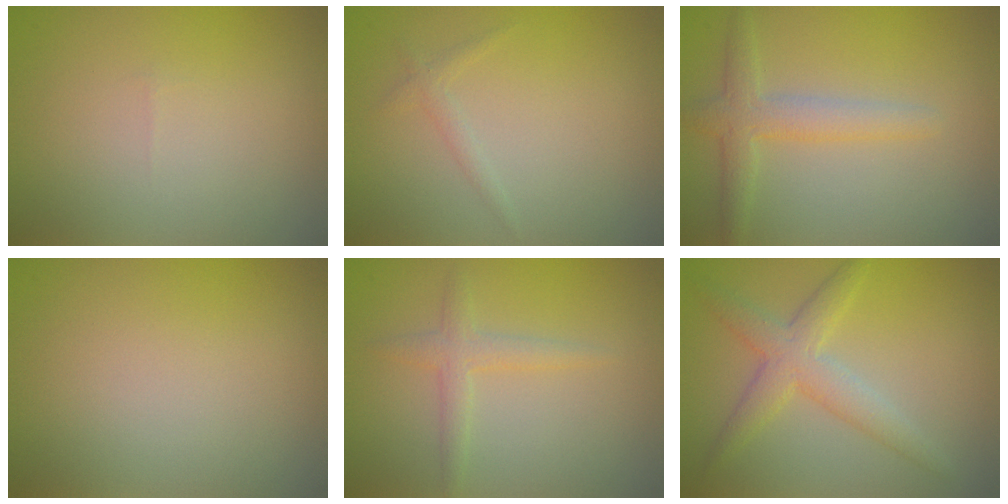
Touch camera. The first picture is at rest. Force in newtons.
{"total": 0.9, "press": 0.9, "slide": 0.1}
{"total": 2.8, "press": 2.8, "slide": 0.1}
{"total": 0.0}
{"total": 1.8, "press": 1.8, "slide": 0.1}
{"total": 3.6, "press": 3.6, "slide": 0.1}